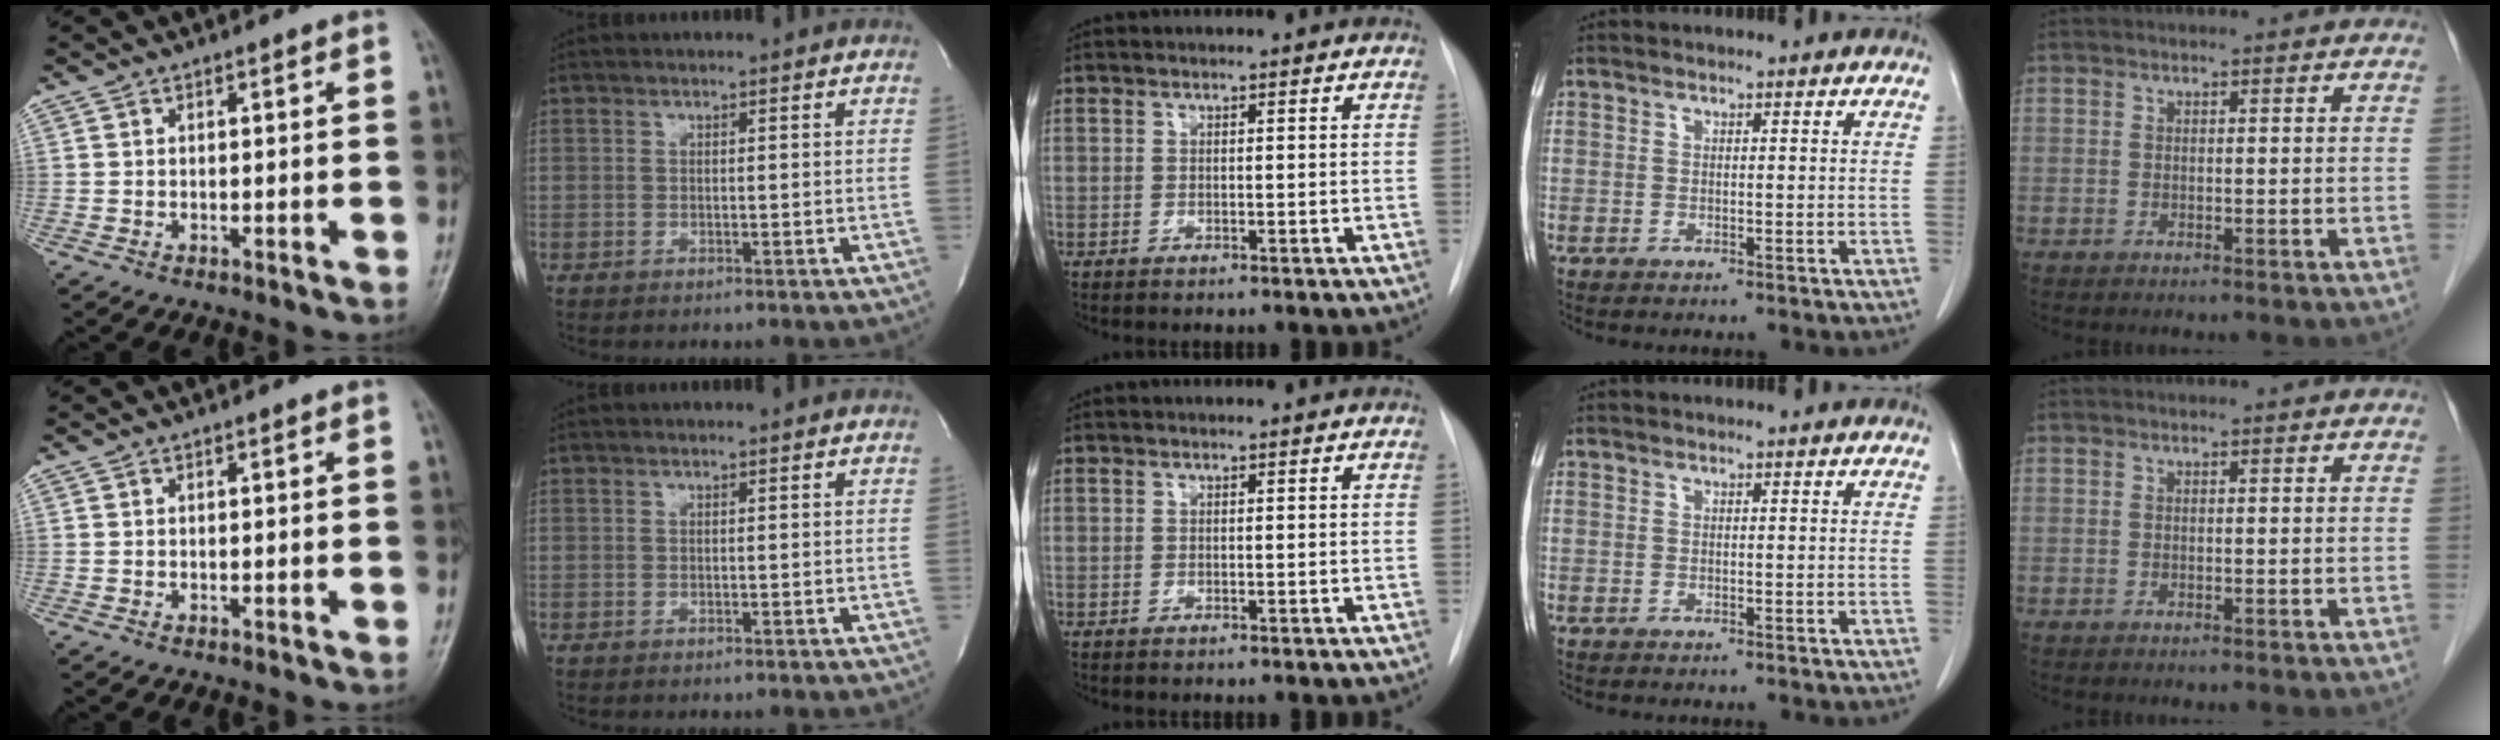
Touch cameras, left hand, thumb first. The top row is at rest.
{}